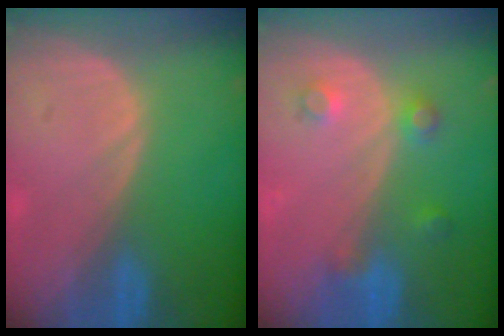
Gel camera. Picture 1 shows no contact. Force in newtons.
{"total": 3.6, "press": 3.4, "slide": 1.1}